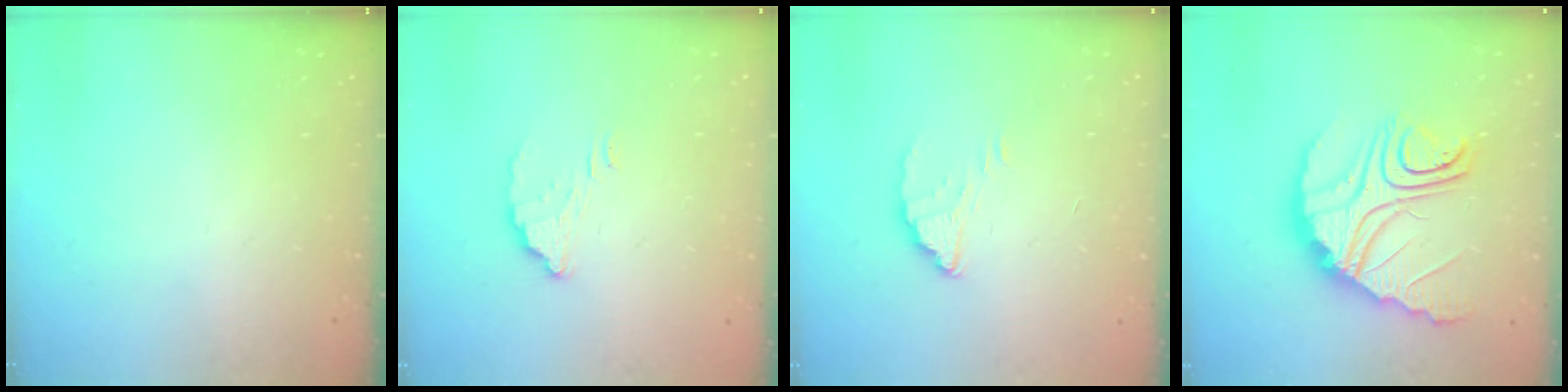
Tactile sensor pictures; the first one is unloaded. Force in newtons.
{"total": 2.5, "press": 2.5, "slide": 0.2}
{"total": 2.0, "press": 2.0, "slide": 0.1}
{"total": 16.8, "press": 16.8, "slide": 1.3}